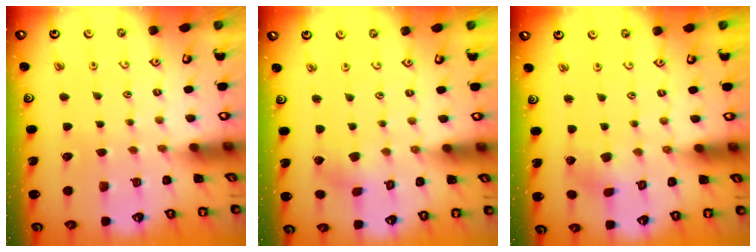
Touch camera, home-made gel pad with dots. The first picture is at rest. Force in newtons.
{"total": 1.9, "press": 1.9, "slide": 0.2}
{"total": 2.9, "press": 2.9, "slide": 0.5}